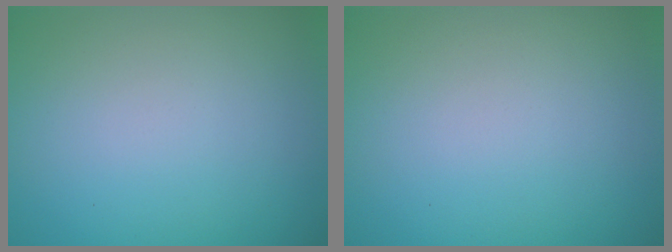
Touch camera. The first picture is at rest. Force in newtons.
{"total": 0.0}